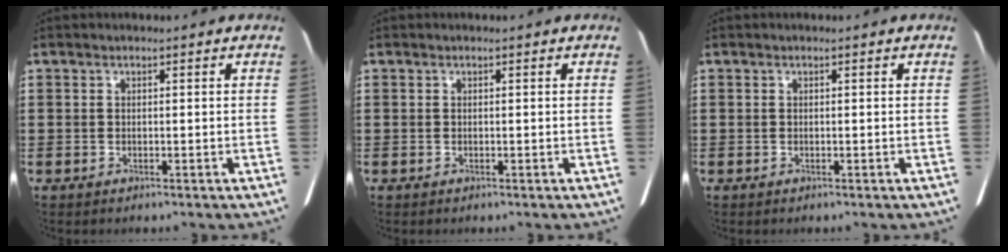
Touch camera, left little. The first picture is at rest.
{"total": 0.0}
{"total": 0.0}